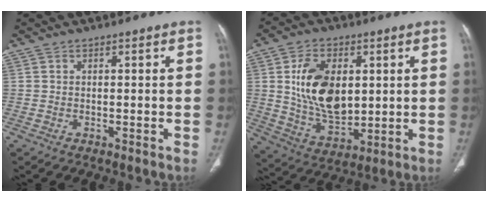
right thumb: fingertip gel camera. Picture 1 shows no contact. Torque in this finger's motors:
{"motor_torque": [0.74, 3.44, 1.31, 0.06, 0.39]}